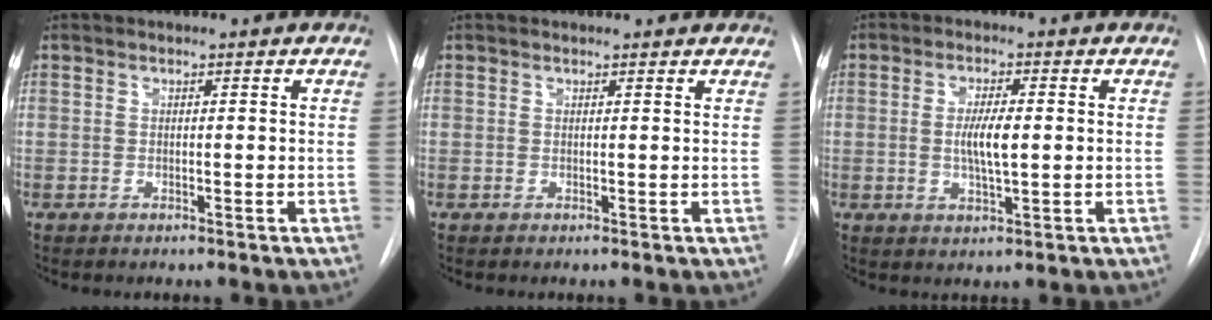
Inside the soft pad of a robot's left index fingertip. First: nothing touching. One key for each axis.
{"total": 2.7, "fx": 2.6, "fy": 0.4, "fz": 0.5, "tx": -0.012, "ty": 0.005, "tz": 0.020}
{"total": 4.7, "fx": -0.4, "fy": 0.8, "fz": 4.6, "tx": -0.088, "ty": -0.008, "tz": -0.007}